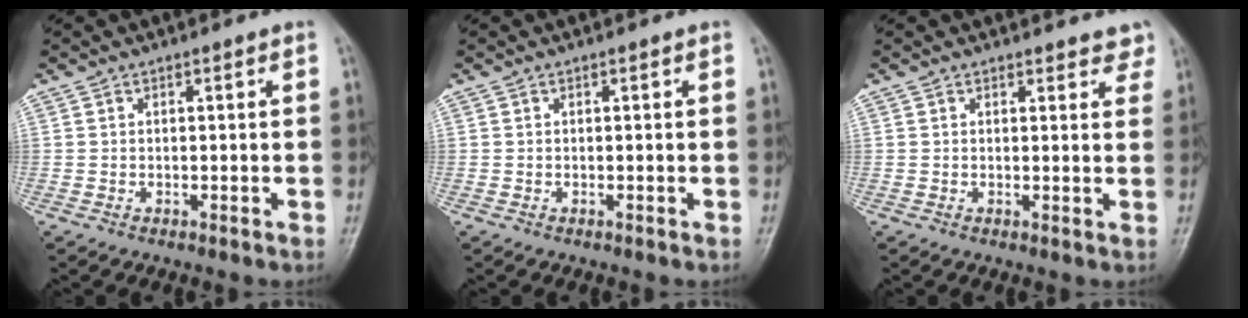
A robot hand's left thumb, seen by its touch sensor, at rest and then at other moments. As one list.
[{"total": 0.0}, {"total": 3.7, "force": [3.3, 1.5, 0.7], "torque": [0.026, -0.015, 0.024]}]